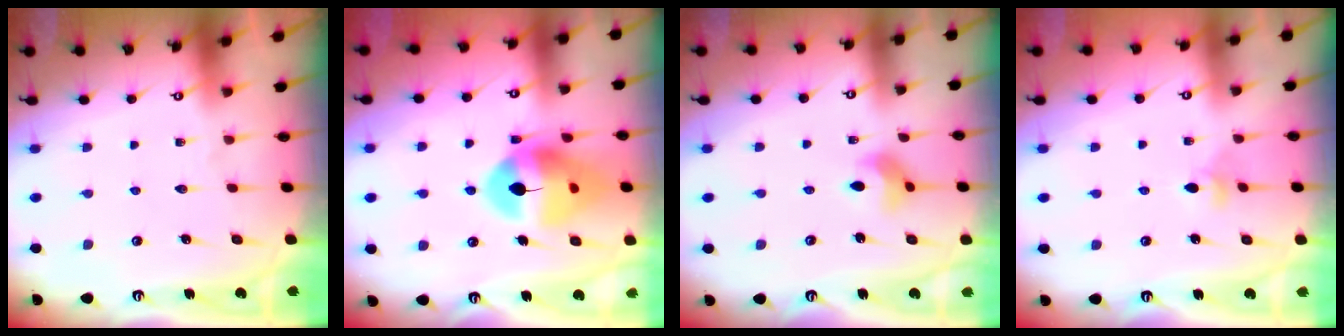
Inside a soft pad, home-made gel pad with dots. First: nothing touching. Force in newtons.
{"total": 14.8, "press": 14.7, "slide": 1.7}
{"total": 8.2, "press": 8.0, "slide": 2.1}
{"total": 2.9, "press": 2.8, "slide": 0.6}